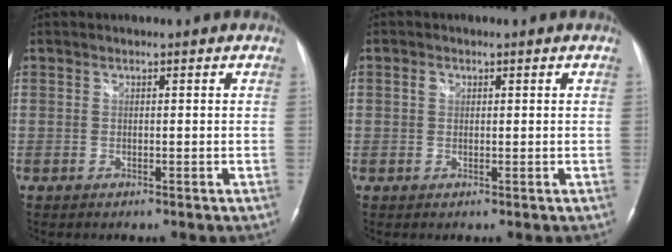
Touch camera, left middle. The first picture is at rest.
{"total": 1.0, "force": [0.4, 0.8, 0.4], "torque": [-0.008, 0.005, 0.006]}